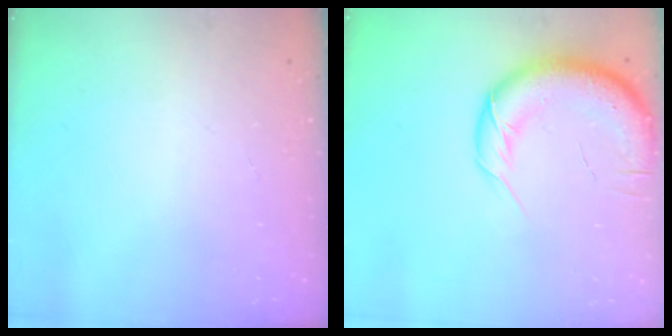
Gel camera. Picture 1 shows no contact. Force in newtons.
{"total": 14.6, "press": 14.3, "slide": 3.1}